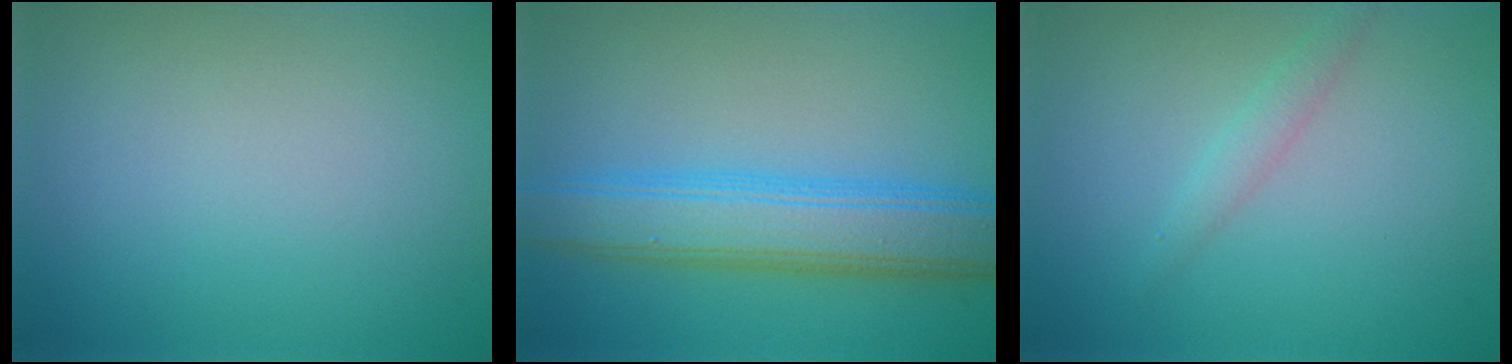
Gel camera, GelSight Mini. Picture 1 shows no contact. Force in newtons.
{"total": 7.5, "press": 7.5, "slide": 0.1}
{"total": 1.3, "press": 1.3, "slide": 0.0}